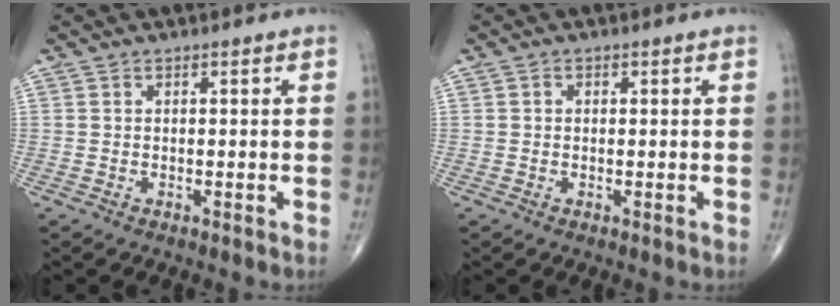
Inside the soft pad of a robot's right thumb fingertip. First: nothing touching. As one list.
[{"total": 0.6, "force": [0.1, 0.6, 0.3], "torque": [0.002, 0.001, -0.001]}]